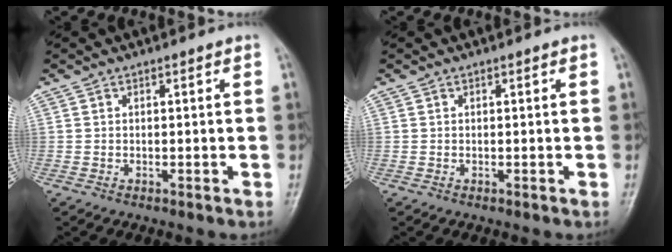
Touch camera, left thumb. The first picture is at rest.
{"total": 0.0}